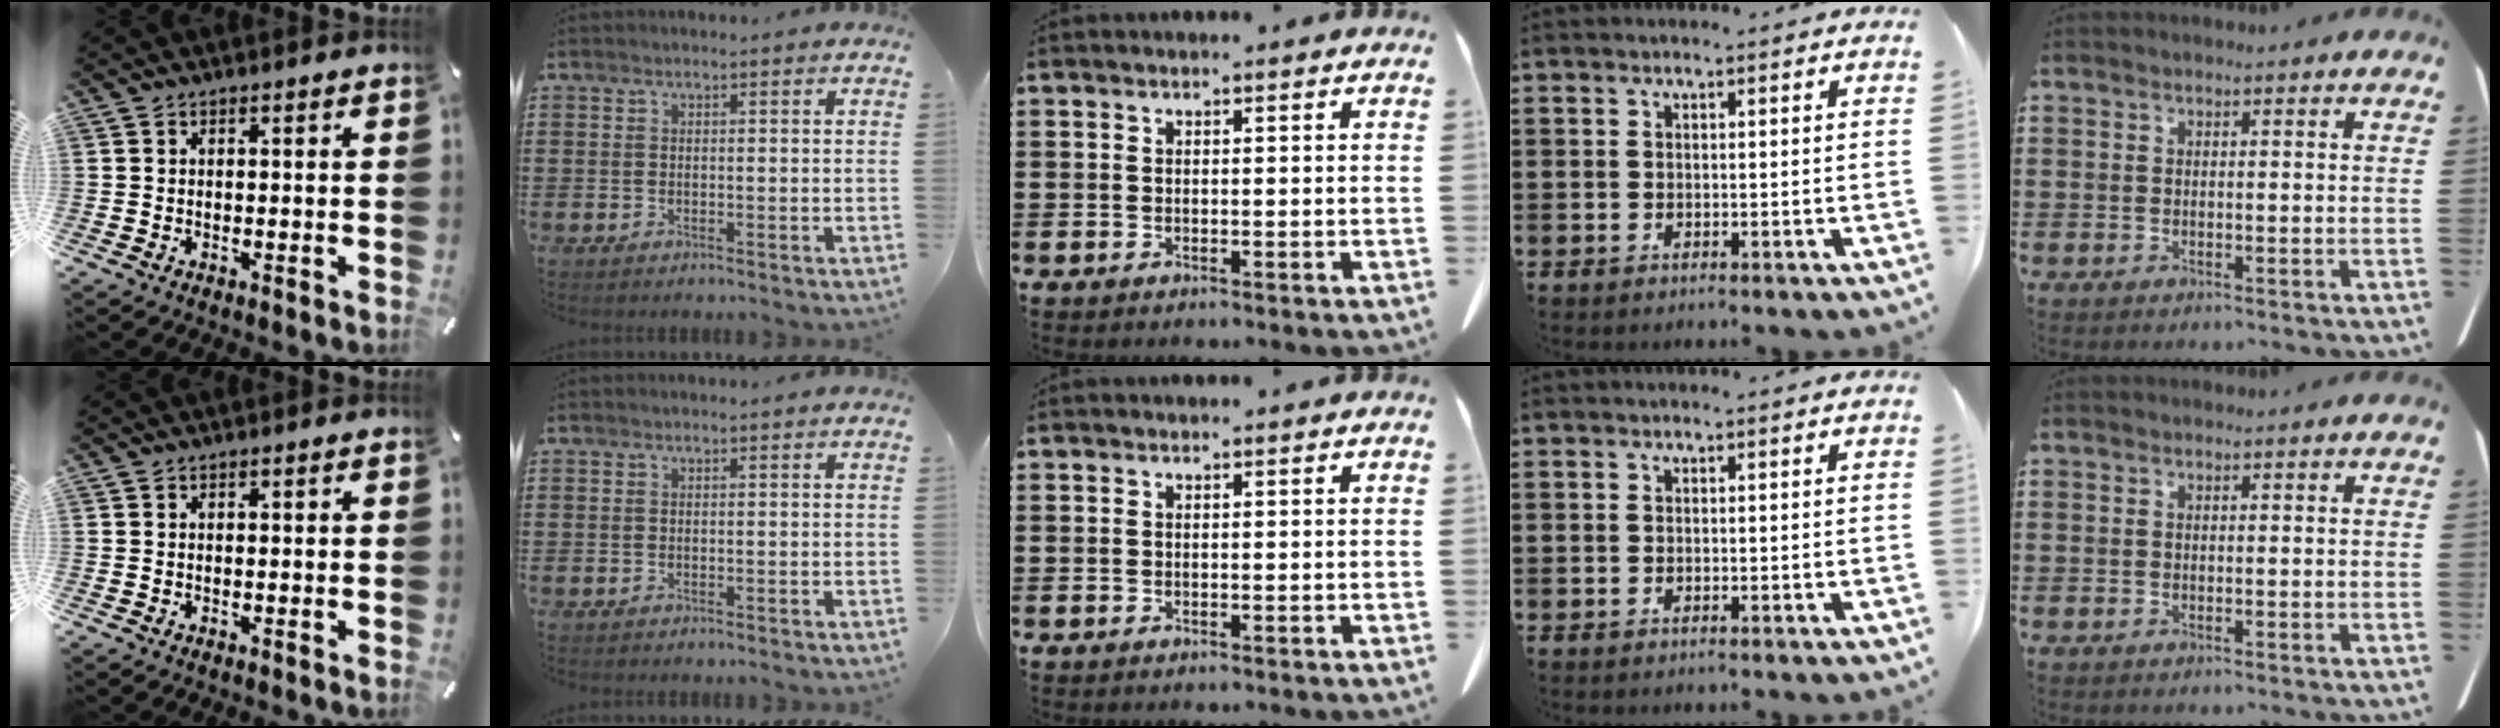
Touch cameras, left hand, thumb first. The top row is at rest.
{}